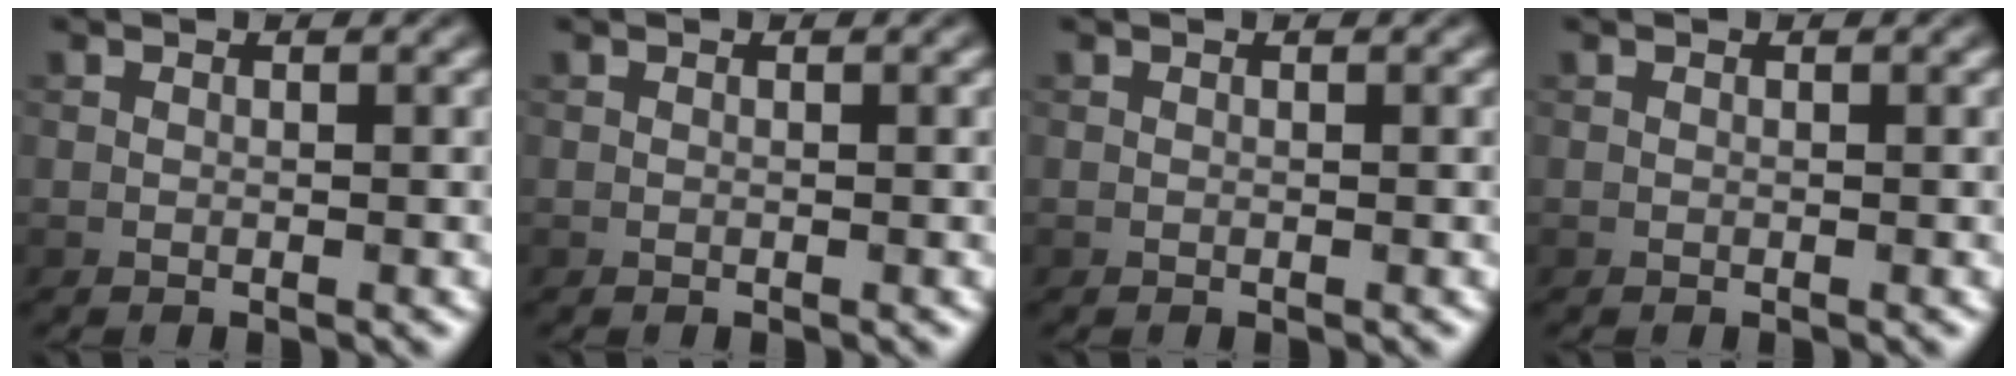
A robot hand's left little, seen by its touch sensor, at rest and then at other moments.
{"total": 0.0}
{"total": 0.0}
{"total": 0.0}